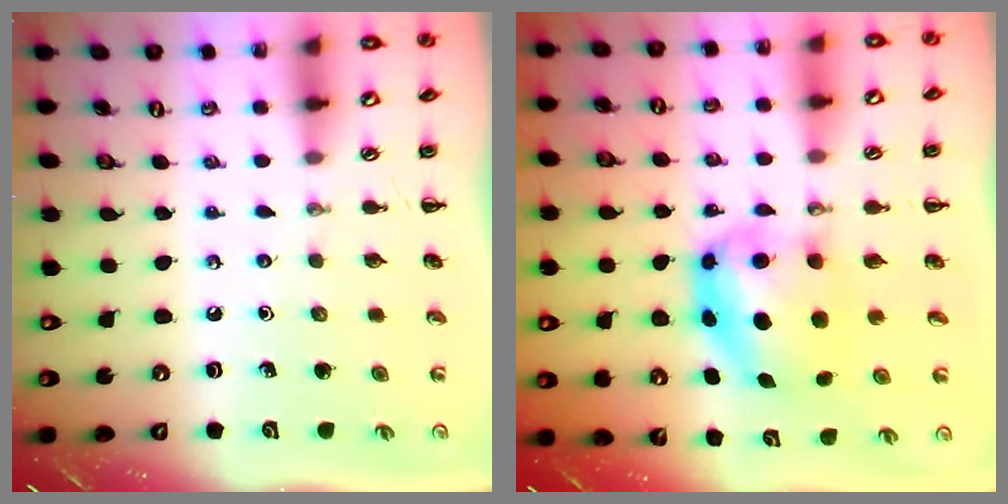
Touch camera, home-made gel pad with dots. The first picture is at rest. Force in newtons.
{"total": 7.4, "press": 7.3, "slide": 1.2}